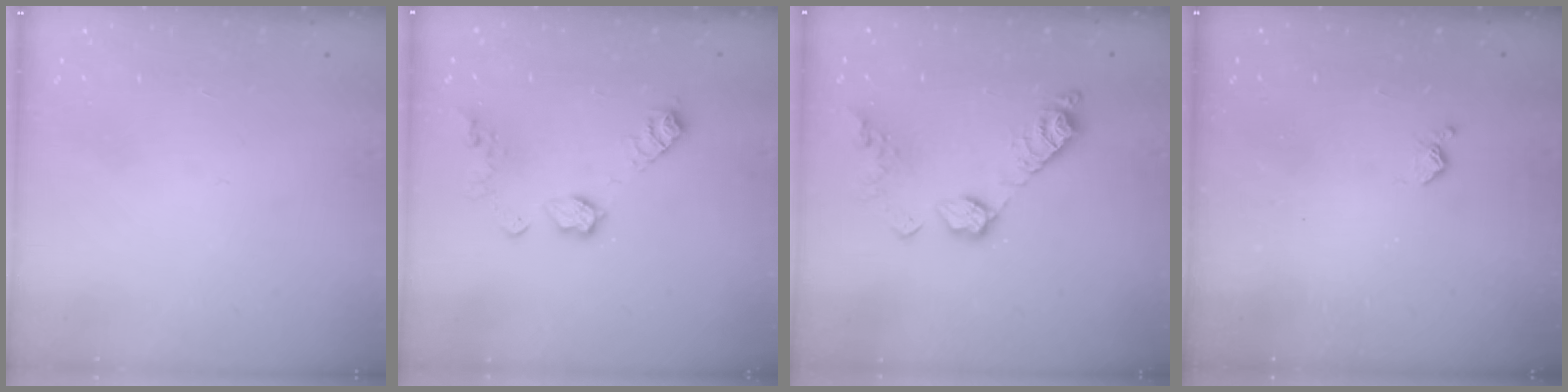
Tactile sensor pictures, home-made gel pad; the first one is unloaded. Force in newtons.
{"total": 10.0, "press": 10.0, "slide": 0.3}
{"total": 12.8, "press": 12.8, "slide": 0.8}
{"total": 4.2, "press": 4.2, "slide": 0.7}